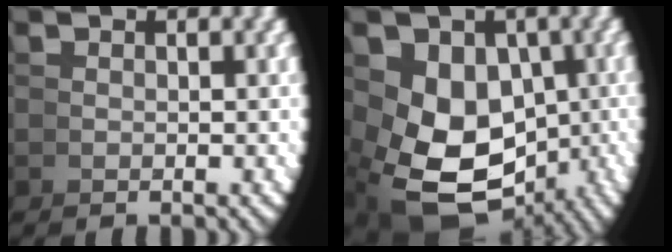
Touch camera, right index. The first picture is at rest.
{"total": 12.1, "force": [-3.3, 9.1, 7.2], "torque": [-0.164, -0.071, -0.019]}